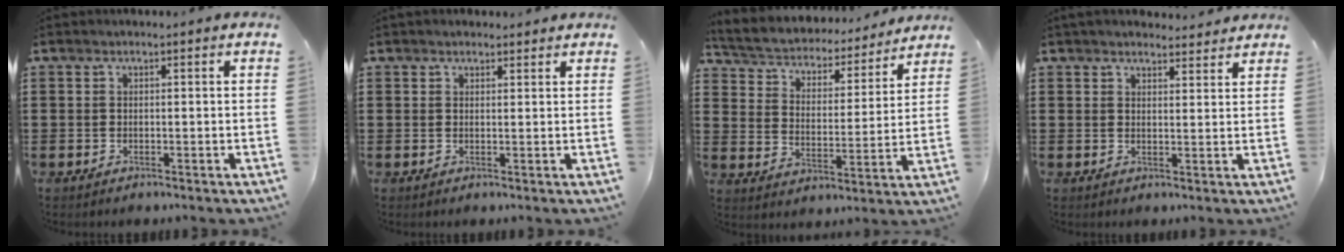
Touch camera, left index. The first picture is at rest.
{"total": 1.3, "force": [1.2, 0.4, 0.1], "torque": [-0.004, 0.003, 0.023]}
{"total": 4.1, "force": [4.0, 1.1, 0.5], "torque": [-0.034, -0.032, 0.060]}
{"total": 2.9, "force": [2.8, 0.6, 0.4], "torque": [-0.016, -0.005, 0.052]}